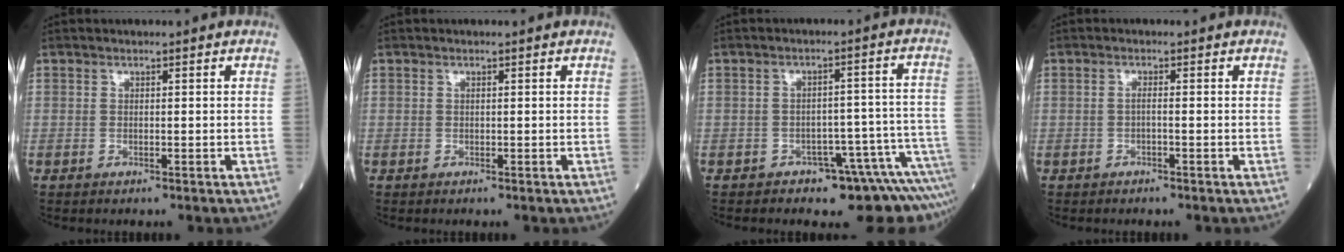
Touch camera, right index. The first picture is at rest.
{"total": 0.0}
{"total": 8.3, "force": [-7.7, 2.0, 2.3], "torque": [0.004, 0.051, -0.097]}
{"total": 0.9, "force": [-0.4, 0.0, 0.8], "torque": [-0.014, 0.002, -0.007]}